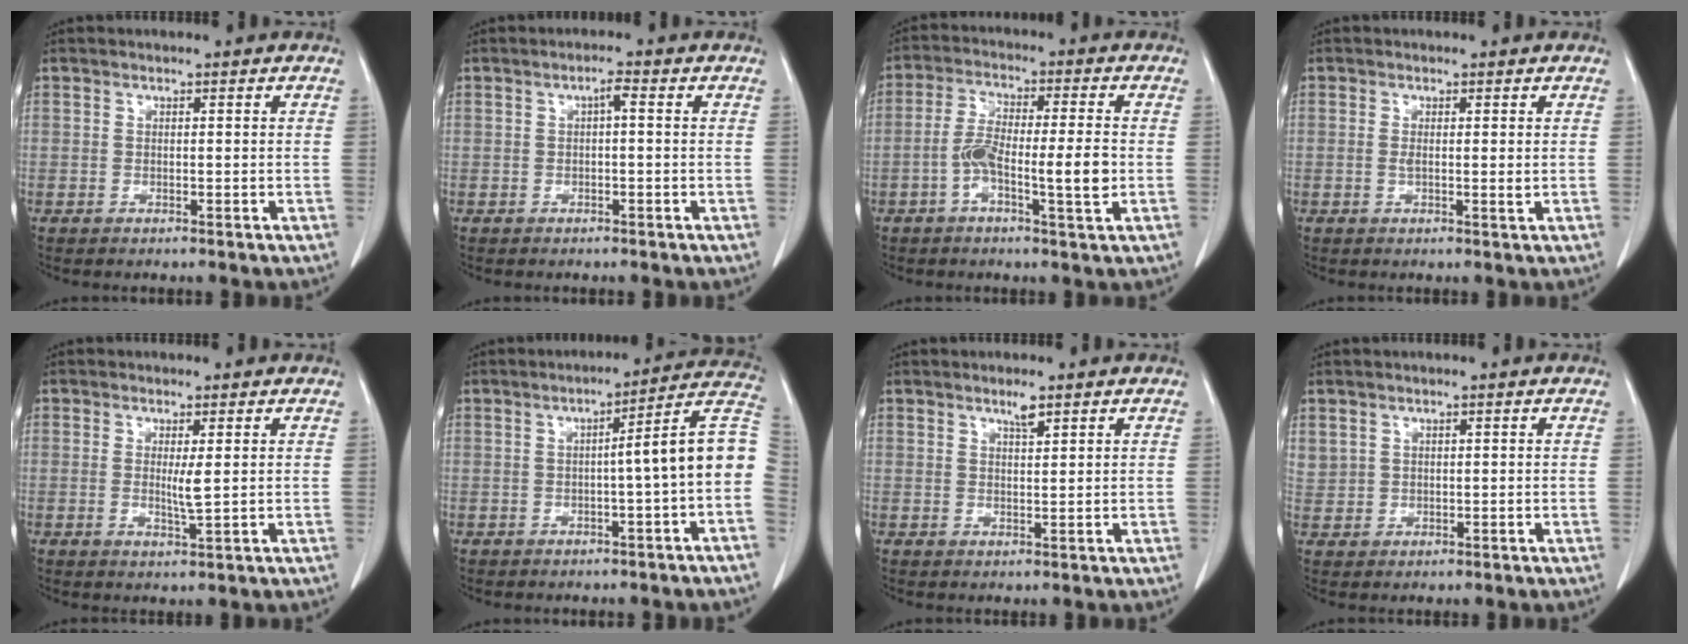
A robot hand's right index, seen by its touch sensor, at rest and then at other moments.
{"total": 1.5, "force": [0.1, 0.2, 1.5], "torque": [-0.023, 0.005, 0.002]}
{"total": 8.8, "force": [-1.8, 1.2, 8.5], "torque": [-0.154, 0.010, -0.033]}
{"total": 1.5, "force": [0.2, 0.3, 1.5], "torque": [-0.025, -0.002, 0.007]}
{"total": 2.4, "force": [0.5, 0.0, 2.3], "torque": [-0.042, -0.006, 0.013]}
{"total": 9.9, "force": [-1.0, -0.6, 9.8], "torque": [-0.119, 0.027, -0.022]}
{"total": 1.8, "force": [1.4, 0.2, 1.2], "torque": [-0.025, 0.000, 0.025]}
{"total": 2.7, "force": [1.6, 2.2, 0.4], "torque": [-0.001, 0.009, 0.039]}